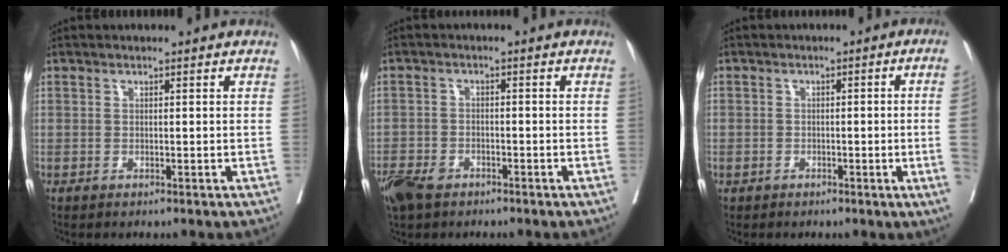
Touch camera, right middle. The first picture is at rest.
{"total": 7.9, "force": [-5.3, 4.4, 3.8], "torque": [-0.087, -0.009, -0.090]}
{"total": 4.1, "force": [-0.9, -0.1, 4.0], "torque": [-0.052, 0.005, -0.012]}